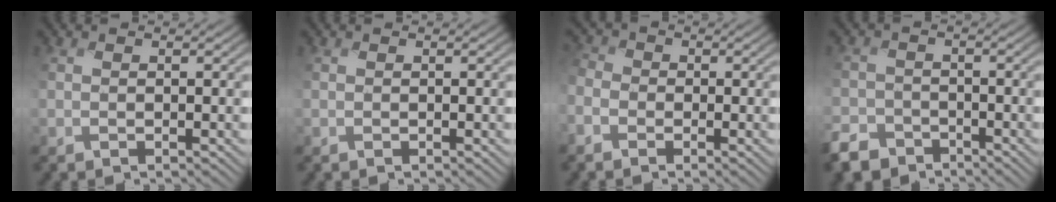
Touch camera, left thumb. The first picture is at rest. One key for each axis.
{"total": 0.0}
{"total": 3.6, "fx": -1.9, "fy": 2.7, "fz": 1.5, "tx": -0.053, "ty": -0.005, "tz": -0.047}
{"total": 5.2, "fx": -4.1, "fy": 3.0, "fz": 1.3, "tx": -0.034, "ty": -0.009, "tz": -0.087}